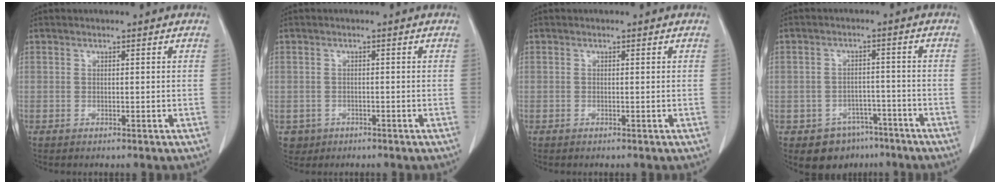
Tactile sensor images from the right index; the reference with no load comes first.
{"total": 3.7, "force": [-1.7, 3.2, 0.2], "torque": [-0.002, 0.009, -0.024]}
{"total": 0.0}
{"total": 6.6, "force": [-4.3, 5.0, 0.8], "torque": [0.001, 0.016, -0.055]}